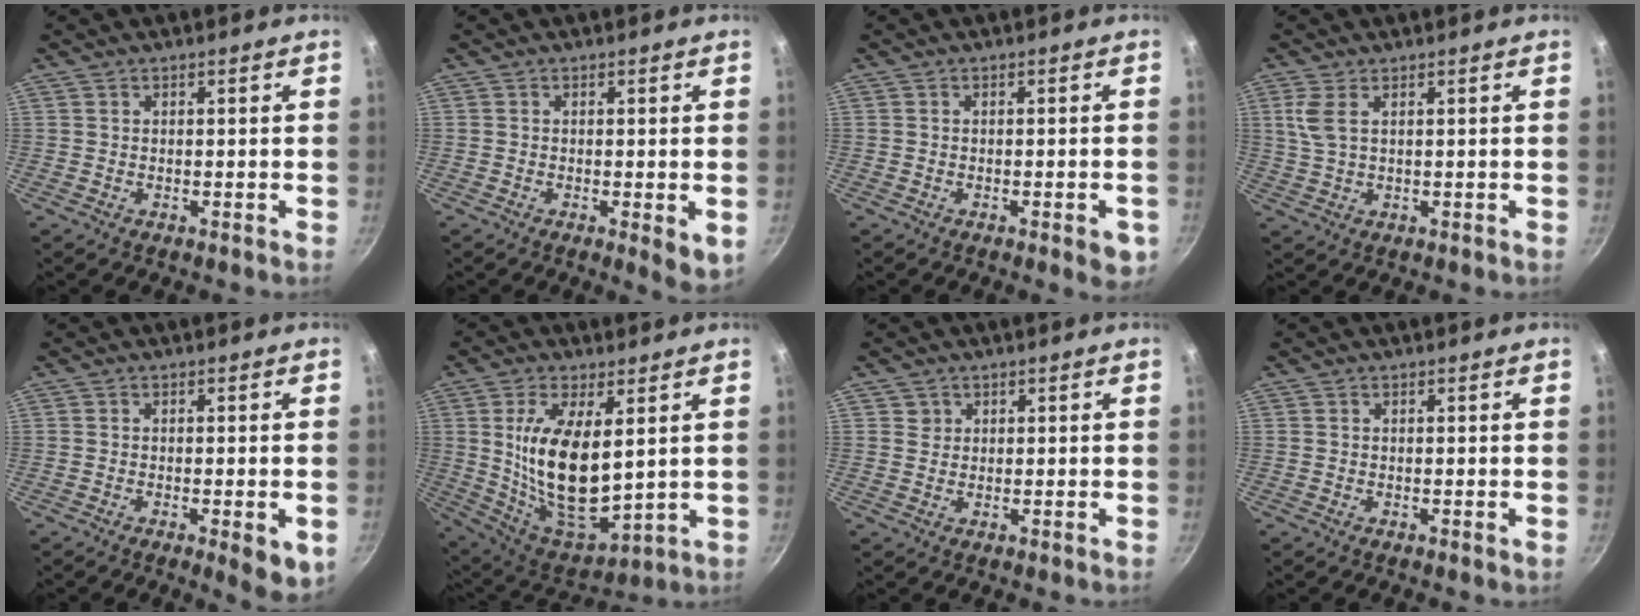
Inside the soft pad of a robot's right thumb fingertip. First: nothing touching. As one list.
[{"total": 4.3, "force": [-0.8, 1.4, 4.0], "torque": [-0.050, -0.011, -0.010]}, {"total": 4.3, "force": [-1.8, 1.4, 3.6], "torque": [-0.036, 0.003, -0.022]}, {"total": 4.4, "force": [1.6, 2.0, 3.6], "torque": [-0.082, -0.001, 0.035]}, {"total": 6.1, "force": [-2.1, 1.7, 5.5], "torque": [-0.062, -0.001, -0.026]}, {"total": 18.3, "force": [3.1, 8.2, 16.0], "torque": [-0.285, -0.033, 0.073]}, {"total": 1.8, "force": [0.6, 1.7, 0.2], "torque": [0.011, 0.003, 0.006]}, {"total": 0.0}]